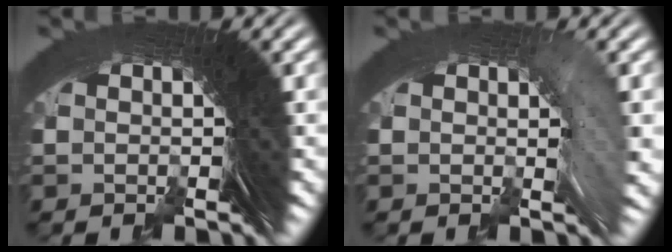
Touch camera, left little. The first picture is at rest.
{"total": 1.6, "force": [0.0, 0.1, 1.6], "torque": [-0.022, 0.004, 0.000]}